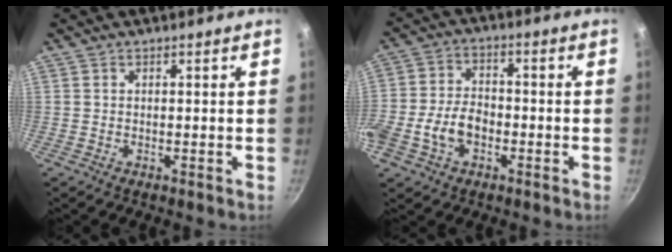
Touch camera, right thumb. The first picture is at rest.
{"total": 9.1, "force": [-3.0, 6.1, 6.1], "torque": [-0.105, 0.031, -0.064]}